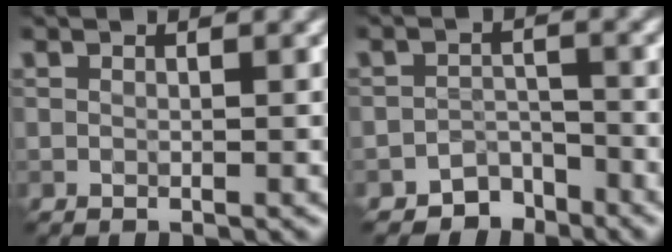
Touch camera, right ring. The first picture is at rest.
{"total": 2.9, "force": [-2.4, 1.5, 0.2], "torque": [0.015, 0.006, -0.041]}